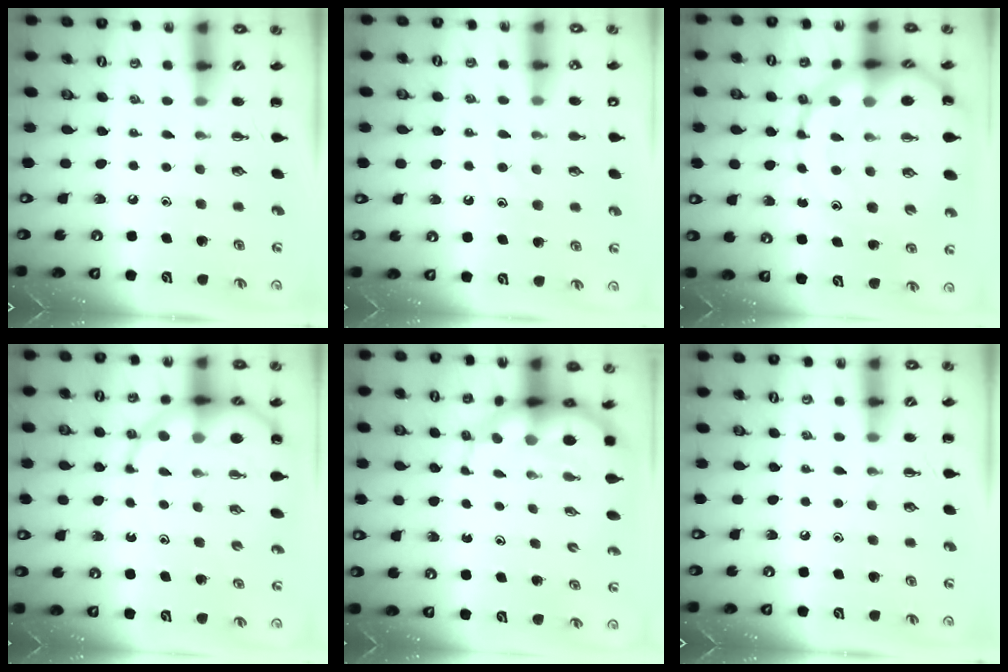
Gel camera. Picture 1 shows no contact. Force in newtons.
{"total": 8.3, "press": 8.3, "slide": 1.1}
{"total": 19.0, "press": 18.6, "slide": 3.5}
{"total": 11.6, "press": 11.3, "slide": 2.7}
{"total": 8.1, "press": 7.7, "slide": 2.4}
{"total": 0.0}